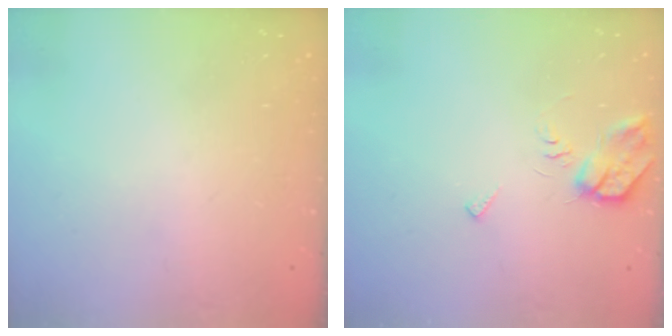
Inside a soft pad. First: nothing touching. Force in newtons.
{"total": 6.6, "press": 6.6, "slide": 0.6}